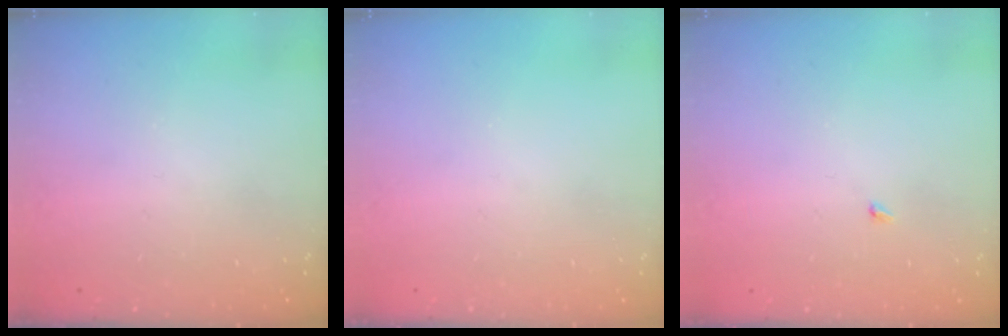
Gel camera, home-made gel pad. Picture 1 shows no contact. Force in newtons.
{"total": 0.0}
{"total": 1.9, "press": 1.9, "slide": 0.3}